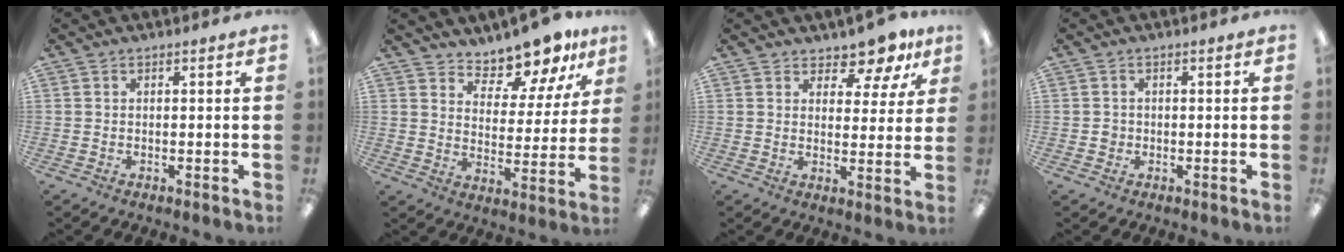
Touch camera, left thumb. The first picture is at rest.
{"total": 11.0, "force": [10.3, 3.0, 2.4], "torque": [-0.043, -0.087, 0.190]}
{"total": 8.3, "force": [7.0, 3.3, 2.9], "torque": [-0.036, -0.052, 0.124]}
{"total": 1.5, "force": [-0.2, 1.4, 0.3], "torque": [-0.006, 0.006, -0.006]}